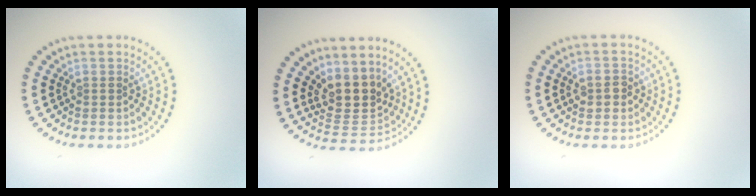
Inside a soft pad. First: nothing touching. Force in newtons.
{"total": 3.8, "press": 3.1, "slide": 2.2}
{"total": 1.8, "press": 1.8, "slide": 0.1}